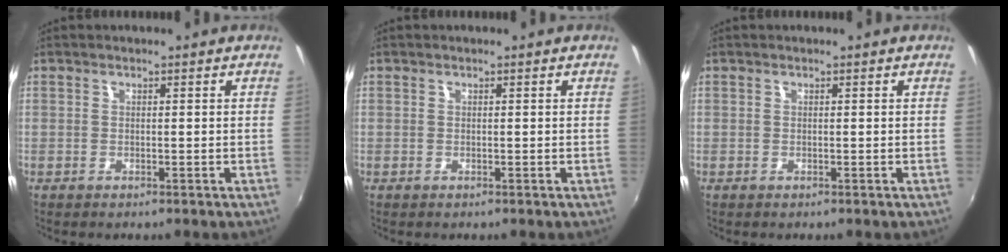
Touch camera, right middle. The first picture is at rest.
{"total": 0.0}
{"total": 0.0}